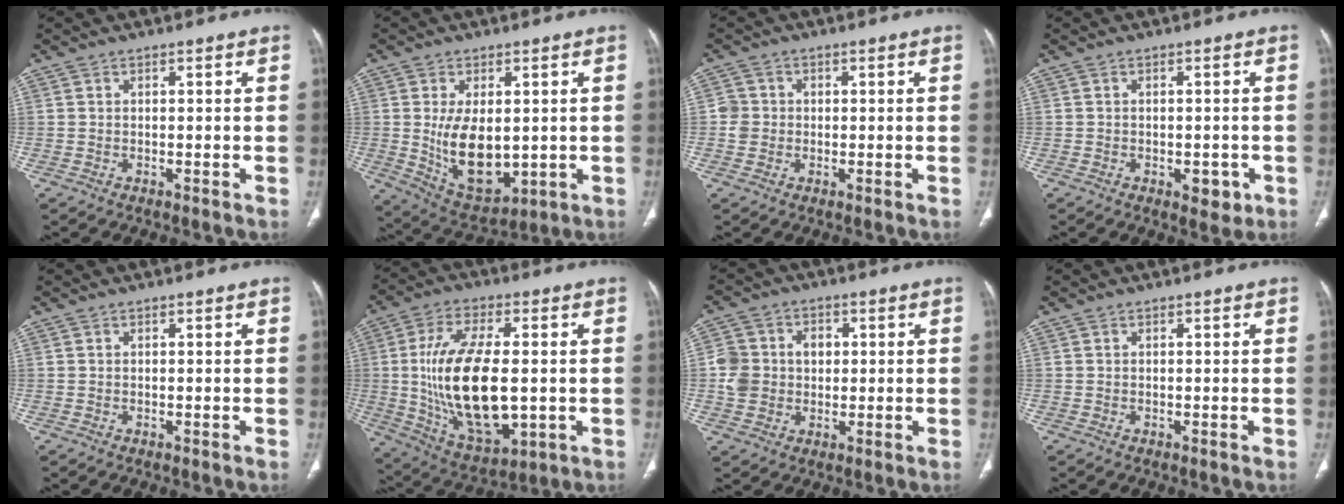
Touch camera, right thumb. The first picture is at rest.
{"total": 12.8, "force": [0.0, 7.2, 10.7], "torque": [-0.166, -0.018, 0.026]}
{"total": 3.0, "force": [-0.1, 3.0, 0.7], "torque": [0.004, 0.007, -0.004]}
{"total": 3.6, "force": [-1.3, 2.0, 2.7], "torque": [-0.022, 0.002, -0.009]}
{"total": 0.0}
{"total": 21.3, "force": [-0.5, 10.2, 18.7], "torque": [-0.344, -0.010, 0.007]}
{"total": 8.8, "force": [0.5, 7.7, 4.3], "torque": [-0.055, 0.014, 0.007]}
{"total": 0.0}